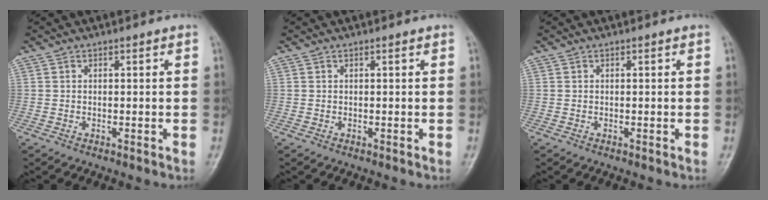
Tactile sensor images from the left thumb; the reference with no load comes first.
{"total": 0.0}
{"total": 0.0}